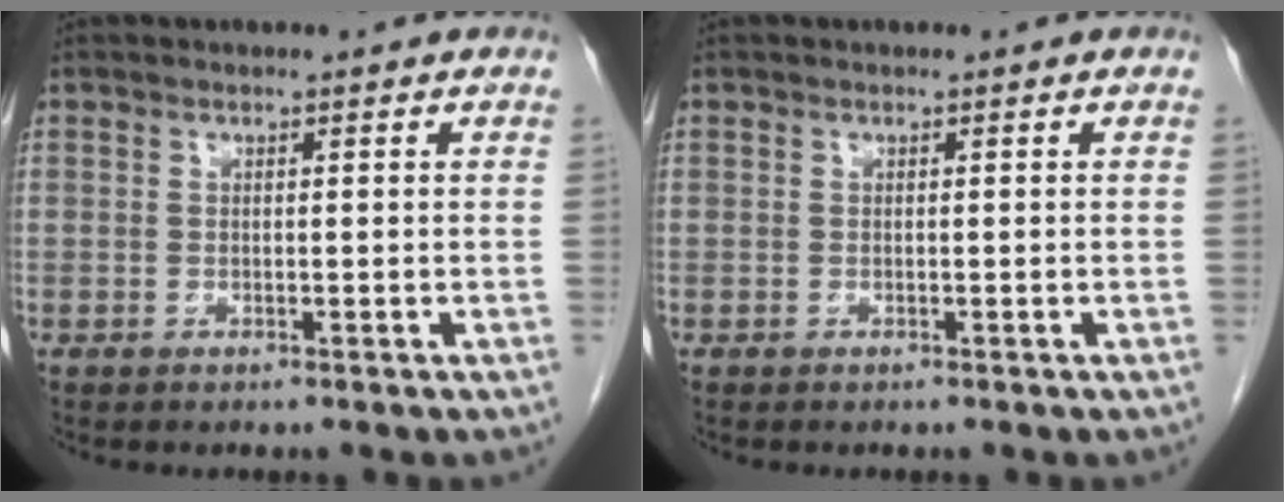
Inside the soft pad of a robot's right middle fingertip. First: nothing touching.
{"total": 0.0}